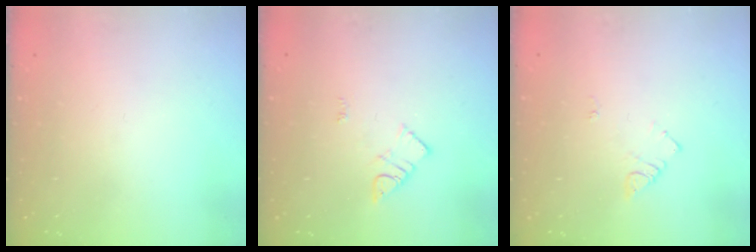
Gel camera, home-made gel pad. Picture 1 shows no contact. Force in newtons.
{"total": 3.6, "press": 3.6, "slide": 0.4}
{"total": 4.0, "press": 4.0, "slide": 0.5}